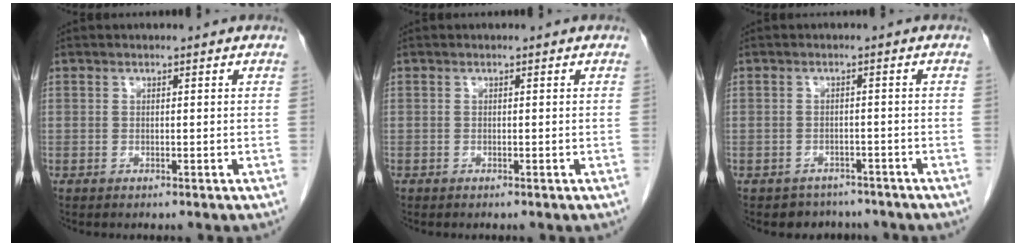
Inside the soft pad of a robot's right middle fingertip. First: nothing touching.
{"total": 0.0}
{"total": 4.6, "force": [-3.9, 2.5, 0.0], "torque": [-0.005, 0.013, -0.048]}